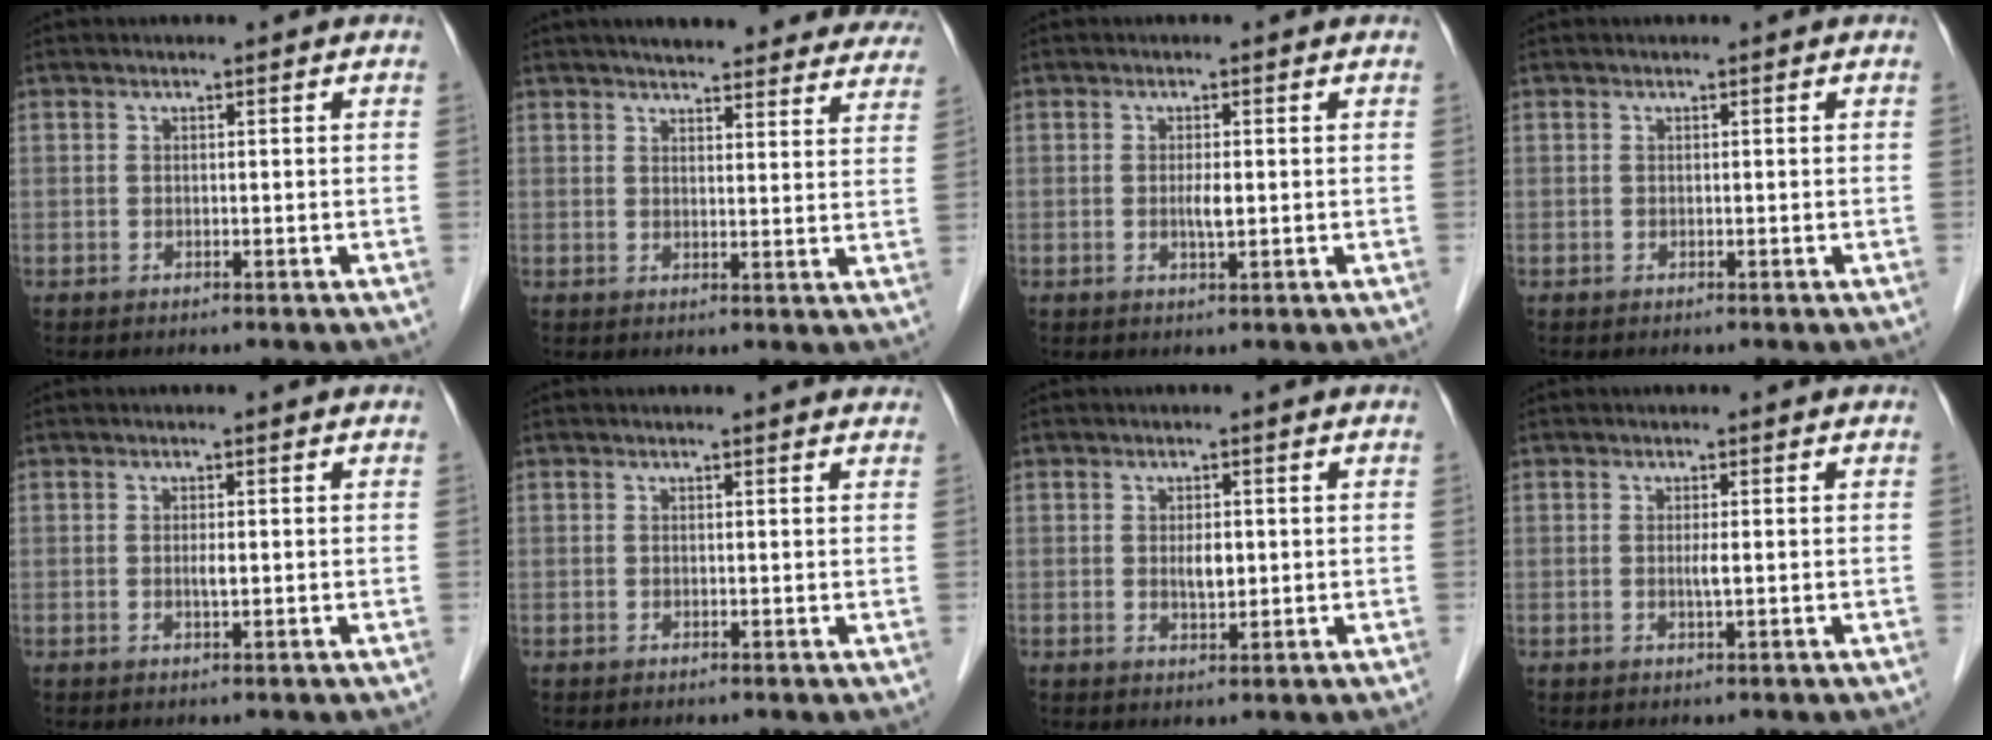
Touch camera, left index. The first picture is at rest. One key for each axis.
{"total": 22.7, "fx": 20.5, "fy": 4.9, "fz": 8.3, "tx": -0.098, "ty": -0.013, "tz": 0.233}
{"total": 1.8, "fx": 0.0, "fy": 0.3, "fz": 1.8, "tx": -0.036, "ty": -0.001, "tz": 0.000}
{"total": 0.0}
{"total": 1.1, "fx": 0.1, "fy": 0.1, "fz": 1.1, "tx": -0.021, "ty": -0.001, "tz": 0.001}
{"total": 3.4, "fx": 3.2, "fy": 0.8, "fz": 0.5, "tx": -0.006, "ty": 0.004, "tz": 0.019}
{"total": 2.4, "fx": 0.3, "fy": 1.0, "fz": 2.1, "tx": -0.038, "ty": -0.002, "tz": 0.006}
{"total": 1.1, "fx": 0.0, "fy": -0.1, "fz": 1.1, "tx": -0.026, "ty": -0.002, "tz": -0.001}